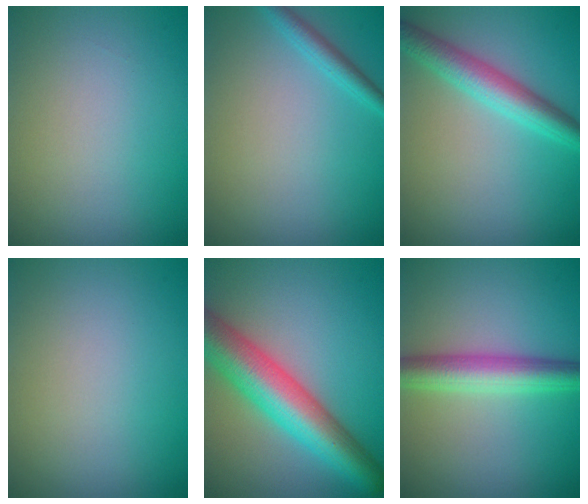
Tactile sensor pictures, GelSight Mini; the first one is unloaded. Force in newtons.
{"total": 1.9, "press": 1.9, "slide": 0.0}
{"total": 5.0, "press": 5.0, "slide": 0.3}
{"total": 0.0}
{"total": 8.7, "press": 8.7, "slide": 0.4}
{"total": 4.8, "press": 4.8, "slide": 0.2}